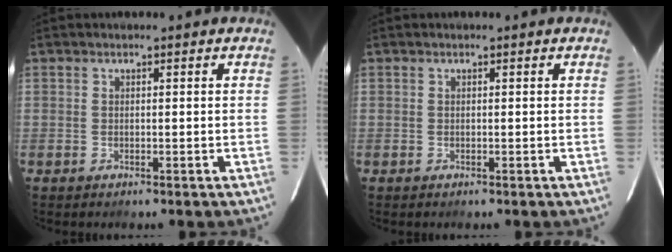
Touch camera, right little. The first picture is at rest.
{"total": 0.0}